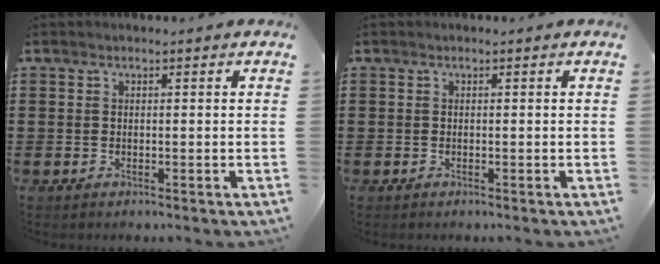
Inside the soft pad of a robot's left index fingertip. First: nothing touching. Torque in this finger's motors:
{"motor_torque": [0.00, 0.00, 0.00, 0.00]}